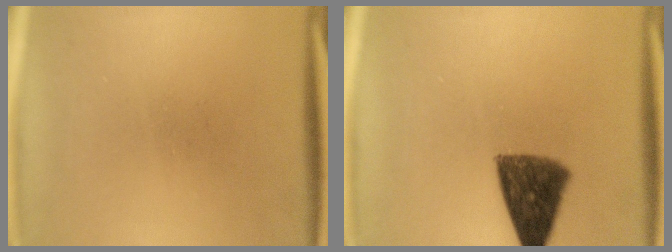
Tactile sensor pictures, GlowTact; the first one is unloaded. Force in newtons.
{"total": 9.7}